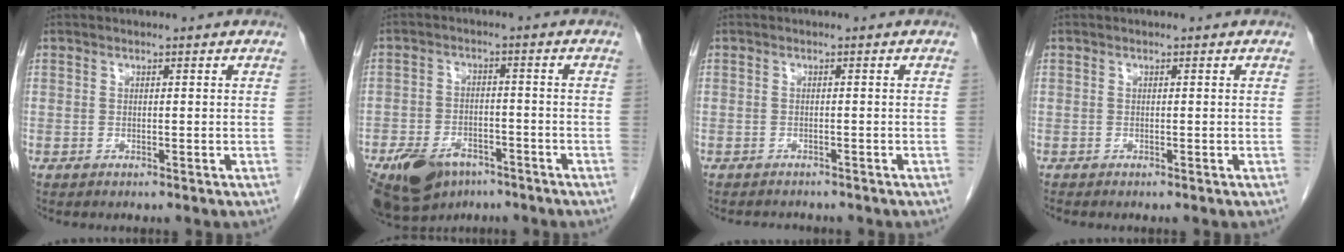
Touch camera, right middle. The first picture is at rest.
{"total": 12.7, "force": [-8.1, 7.3, 6.5], "torque": [-0.134, -0.003, -0.127]}
{"total": 2.4, "force": [-2.3, 0.8, 0.4], "torque": [-0.012, -0.007, -0.030]}
{"total": 0.0}